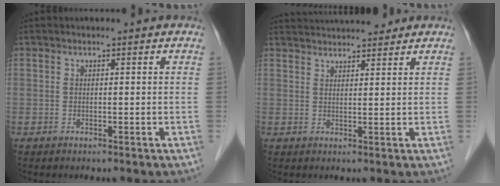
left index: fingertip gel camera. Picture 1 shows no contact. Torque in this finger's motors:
{"motor_torque": [-0.22, -0.34, 0.15, 0.05]}